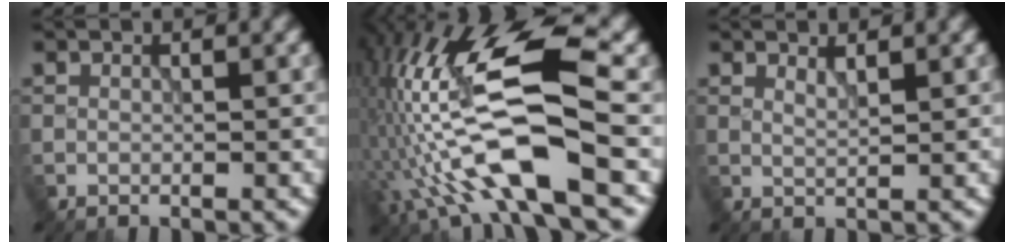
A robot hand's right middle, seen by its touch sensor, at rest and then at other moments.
{"total": 11.7, "force": [-2.0, 3.2, 11.0], "torque": [-0.209, 0.024, -0.044]}
{"total": 0.9, "force": [0.8, 0.1, 0.4], "torque": [-0.008, -0.002, 0.015]}